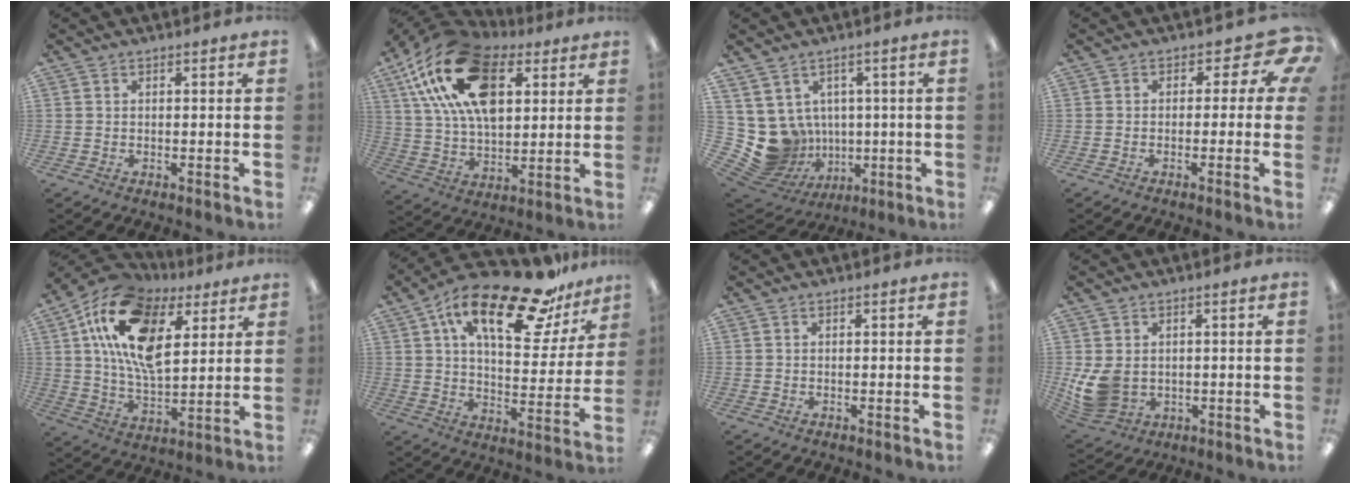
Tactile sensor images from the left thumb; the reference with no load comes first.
{"total": 24.3, "force": [10.4, 14.0, 17.0], "torque": [-0.311, -0.019, 0.180]}
{"total": 10.8, "force": [-0.5, 10.4, 3.1], "torque": [-0.116, -0.015, 0.013]}
{"total": 5.7, "force": [1.2, 3.8, 4.1], "torque": [-0.052, -0.006, 0.019]}
{"total": 19.7, "force": [8.8, 11.0, 13.8], "torque": [-0.273, -0.026, 0.155]}
{"total": 24.7, "force": [14.9, 9.6, 17.2], "torque": [-0.266, -0.081, 0.244]}
{"total": 0.0}
{"total": 9.3, "force": [0.0, 7.7, 5.3], "torque": [-0.110, 0.006, 0.006]}